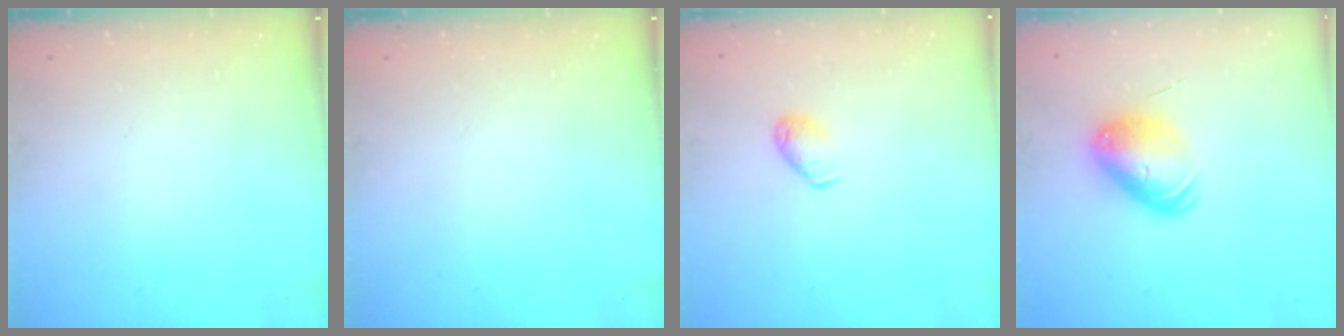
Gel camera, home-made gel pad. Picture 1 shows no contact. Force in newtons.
{"total": 0.0}
{"total": 5.2, "press": 5.1, "slide": 1.0}
{"total": 9.7, "press": 9.6, "slide": 1.5}